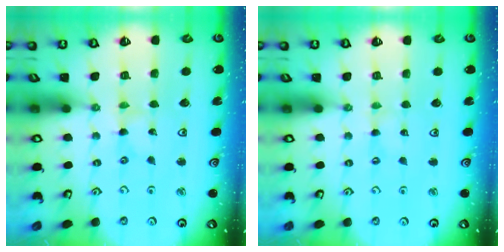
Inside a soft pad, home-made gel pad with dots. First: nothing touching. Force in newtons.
{"total": 0.5, "press": 0.5, "slide": 0.1}